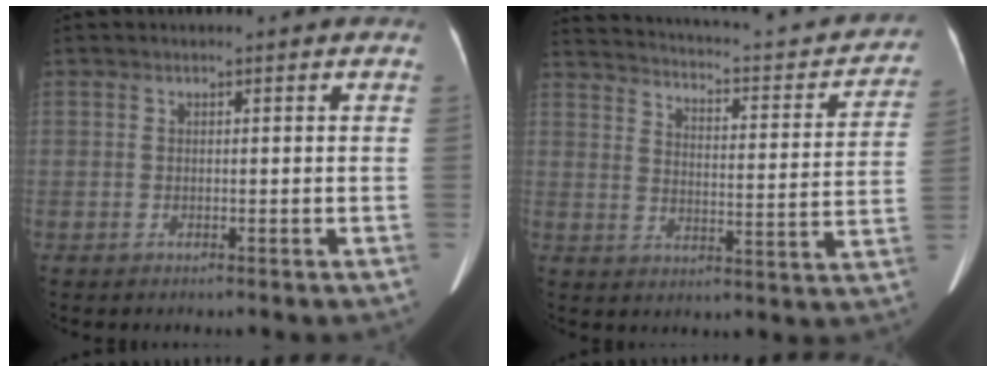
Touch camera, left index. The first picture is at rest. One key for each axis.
{"total": 20.9, "fx": 17.6, "fy": 4.2, "fz": 10.4, "tx": -0.143, "ty": -0.017, "tz": 0.217}